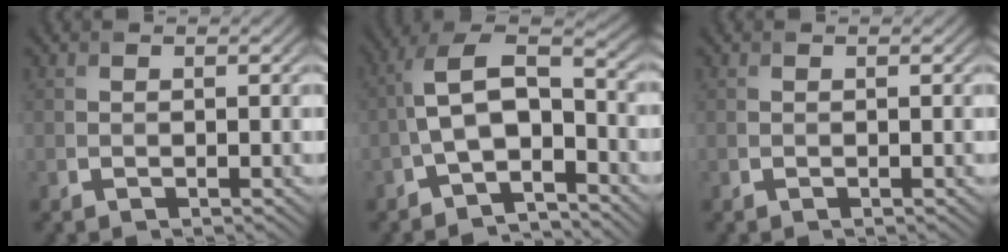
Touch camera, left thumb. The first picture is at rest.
{"total": 8.7, "force": [-3.5, 4.1, 6.8], "torque": [-0.134, 0.012, -0.072]}
{"total": 0.0}